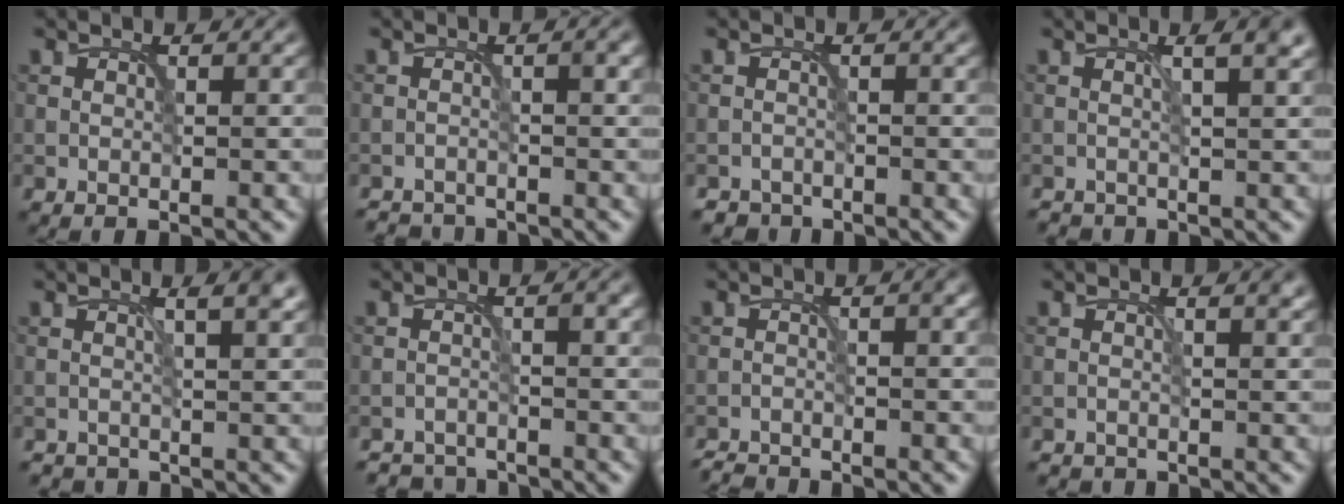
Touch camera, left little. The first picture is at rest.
{"total": 2.6, "force": [-2.4, 0.5, 0.9], "torque": [-0.012, -0.002, -0.044]}
{"total": 1.5, "force": [-1.4, 0.5, -0.4], "torque": [0.012, 0.001, -0.025]}
{"total": 2.5, "force": [0.3, 0.9, 2.3], "torque": [-0.022, 0.005, 0.002]}
{"total": 2.1, "force": [0.4, 0.8, 1.9], "torque": [-0.018, 0.002, 0.006]}
{"total": 2.6, "force": [-2.6, 0.5, 0.5], "torque": [-0.004, -0.001, -0.049]}
{"total": 2.1, "force": [-2.0, 0.3, 0.6], "torque": [-0.009, -0.002, -0.042]}
{"total": 0.8, "force": [-0.3, 0.5, 0.5], "torque": [-0.004, -0.005, -0.004]}